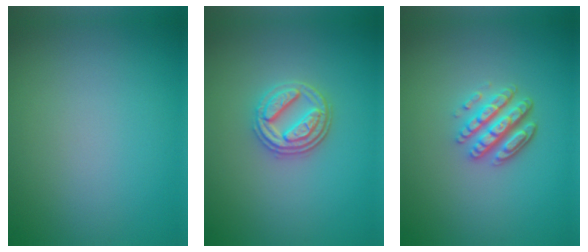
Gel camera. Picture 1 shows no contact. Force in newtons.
{"total": 3.4, "press": 3.0, "slide": 1.7}
{"total": 4.4, "press": 3.3, "slide": 2.9}